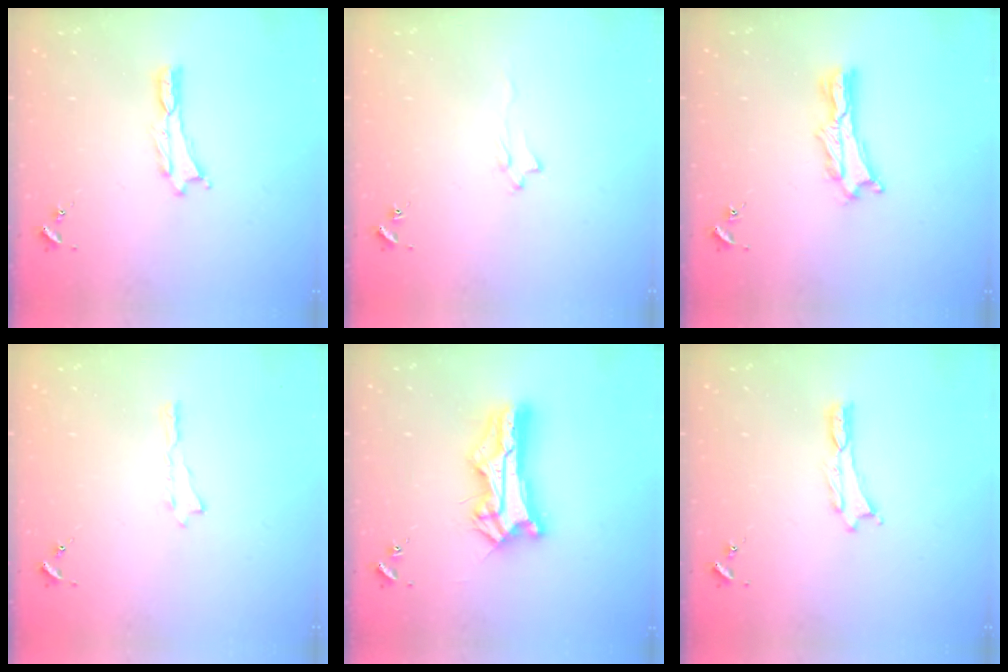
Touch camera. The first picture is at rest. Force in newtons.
{"total": 1.6, "press": 1.5, "slide": 0.2}
{"total": 2.1, "press": 2.1, "slide": 0.3}
{"total": 0.0}
{"total": 11.6, "press": 11.6, "slide": 1.0}
{"total": 0.0}